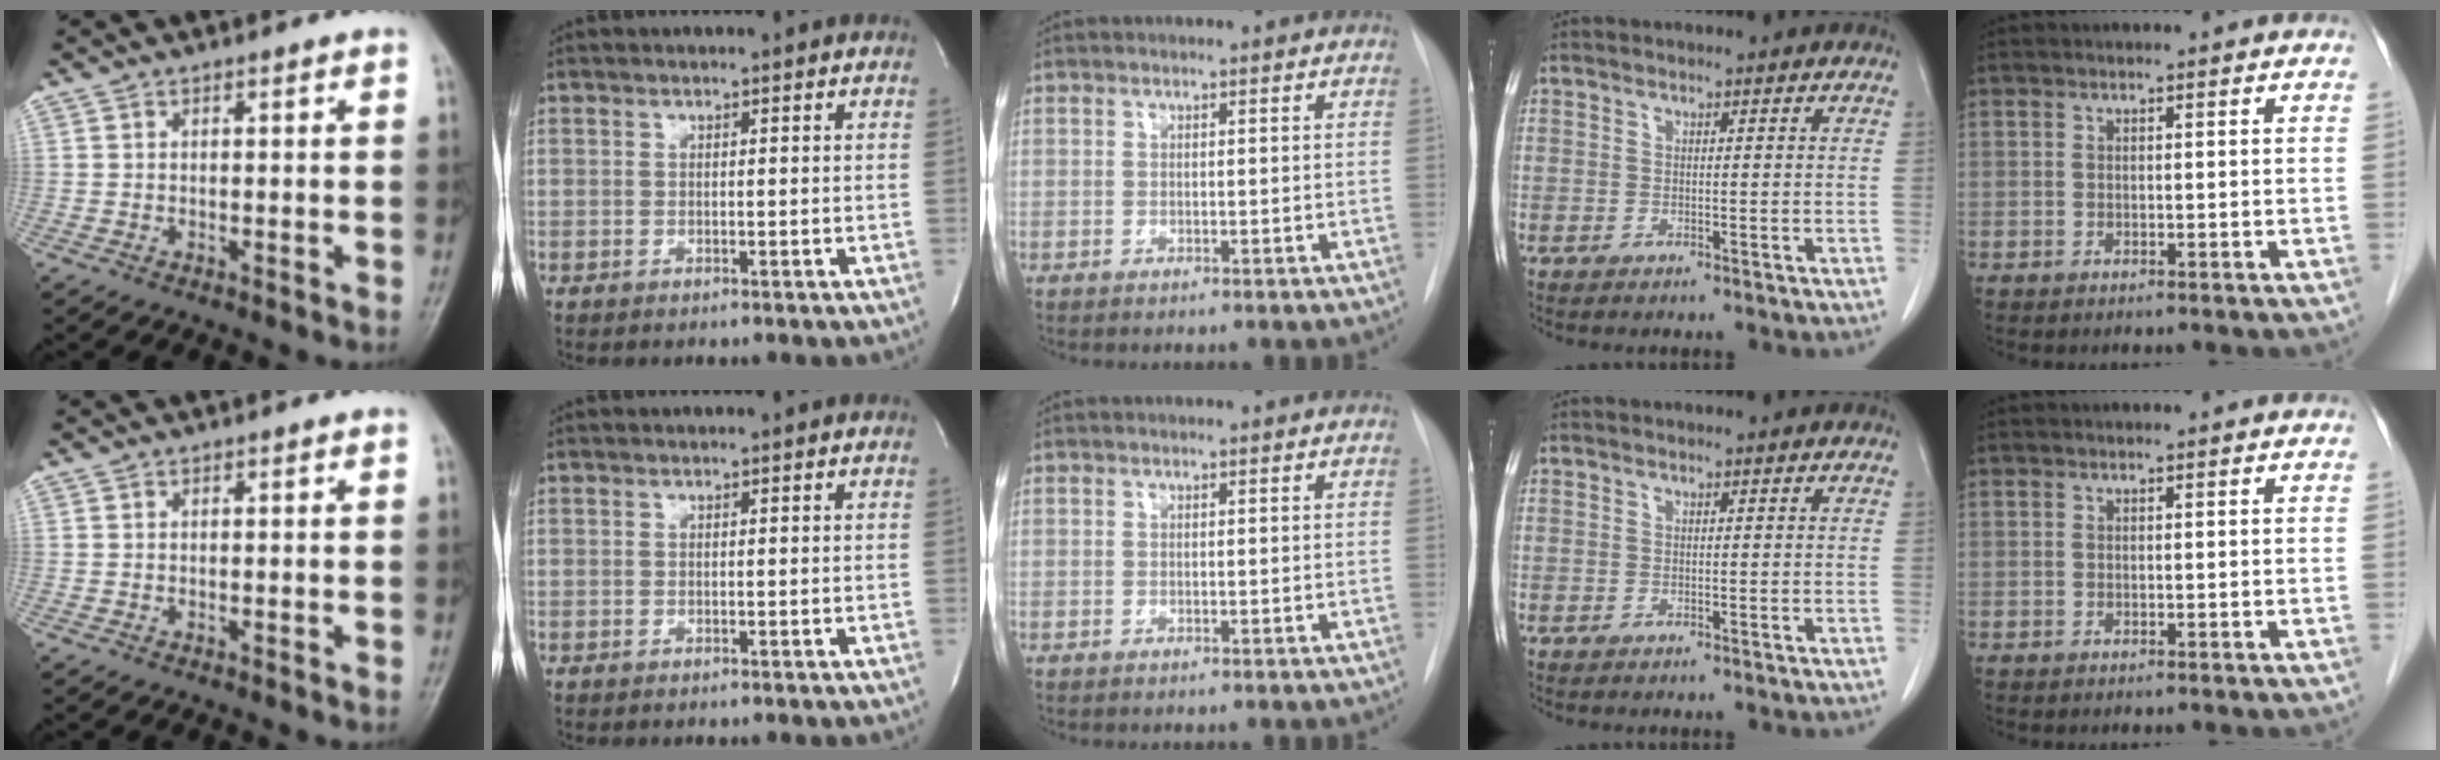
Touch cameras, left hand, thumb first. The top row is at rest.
{}